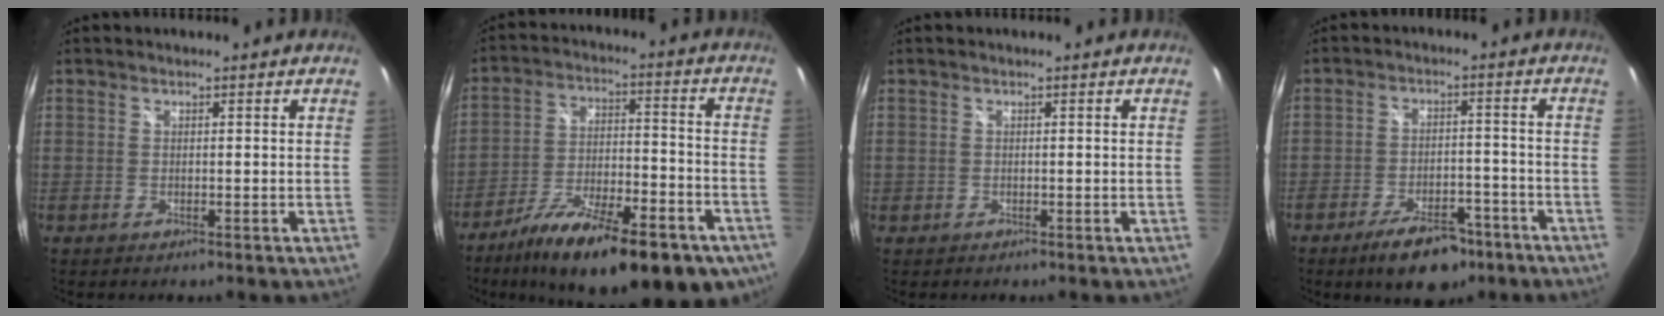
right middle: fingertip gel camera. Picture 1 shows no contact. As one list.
[{"total": 24.2, "force": [-16.5, 7.7, 15.9], "torque": [-0.254, -0.036, -0.239]}, {"total": 0.6, "force": [-0.2, 0.5, 0.0], "torque": [-0.001, -0.003, -0.005]}, {"total": 10.5, "force": [-7.3, 4.6, 6.0], "torque": [-0.118, 0.000, -0.106]}]